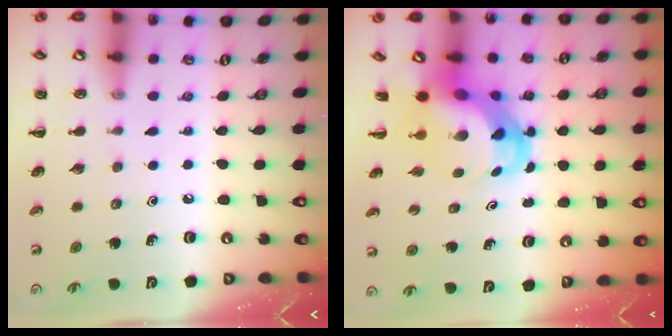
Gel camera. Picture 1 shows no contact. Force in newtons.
{"total": 4.8, "press": 4.5, "slide": 1.5}